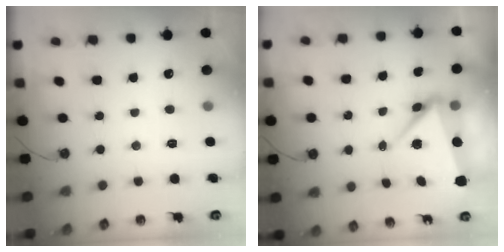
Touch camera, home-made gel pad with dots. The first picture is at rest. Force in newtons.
{"total": 9.1, "press": 7.1, "slide": 5.7}